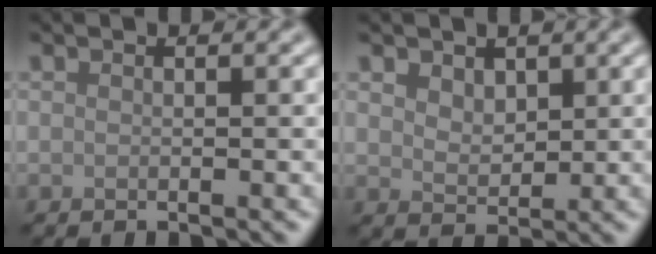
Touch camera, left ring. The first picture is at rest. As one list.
[{"total": 2.3, "force": [1.3, 1.5, 1.2], "torque": [-0.025, -0.004, 0.022]}]